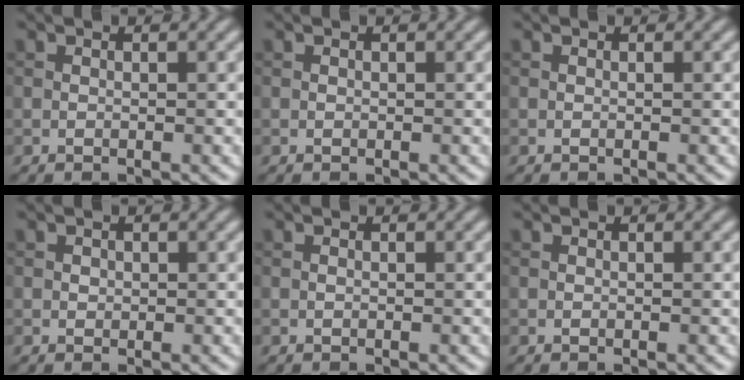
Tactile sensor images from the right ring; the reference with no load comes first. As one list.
[{"total": 0.0}, {"total": 0.0}, {"total": 0.5, "force": [0.2, 0.5, 0.1], "torque": [0.001, -0.002, 0.002]}, {"total": 0.0}, {"total": 0.0}]